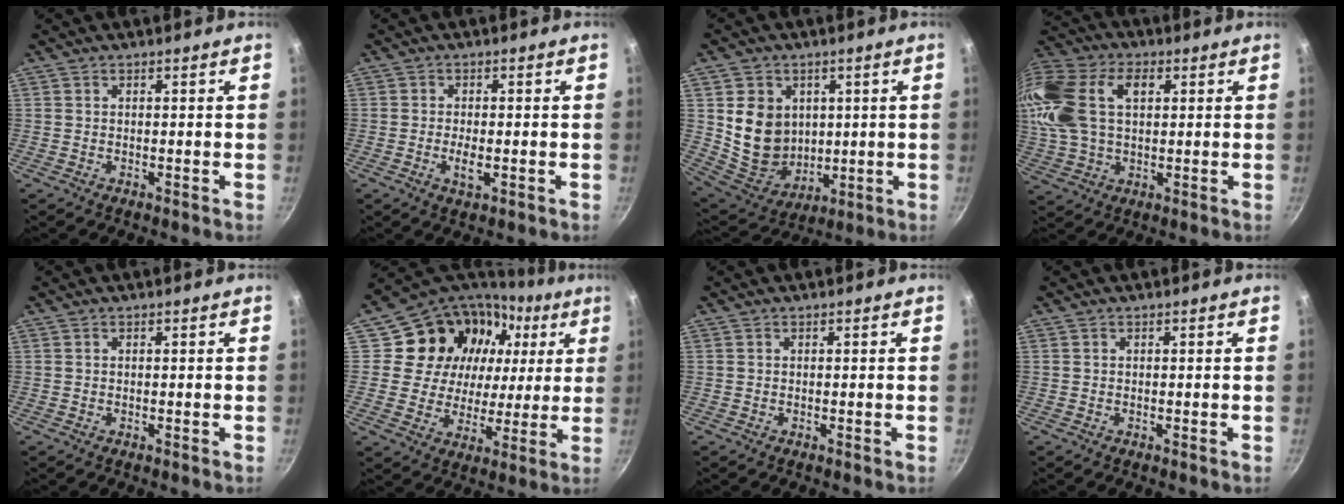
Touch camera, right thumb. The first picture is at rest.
{"total": 3.2, "force": [-0.8, 1.5, 2.7], "torque": [-0.052, 0.003, -0.015]}
{"total": 13.4, "force": [2.3, 11.4, 6.7], "torque": [-0.085, -0.022, 0.064]}
{"total": 21.1, "force": [5.5, 13.6, 15.2], "torque": [-0.336, 0.026, 0.096]}
{"total": 0.0}
{"total": 20.9, "force": [6.4, 16.9, 10.5], "torque": [-0.167, 0.001, 0.107]}
{"total": 0.0}
{"total": 0.0}